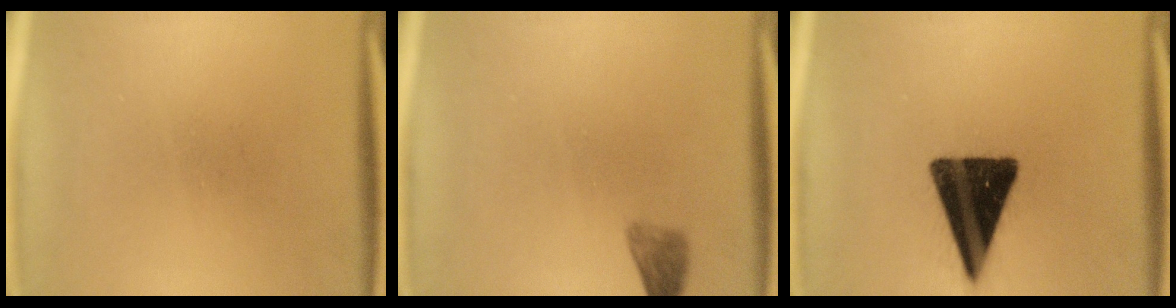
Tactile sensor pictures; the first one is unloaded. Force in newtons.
{"total": 2.1}
{"total": 16.8}